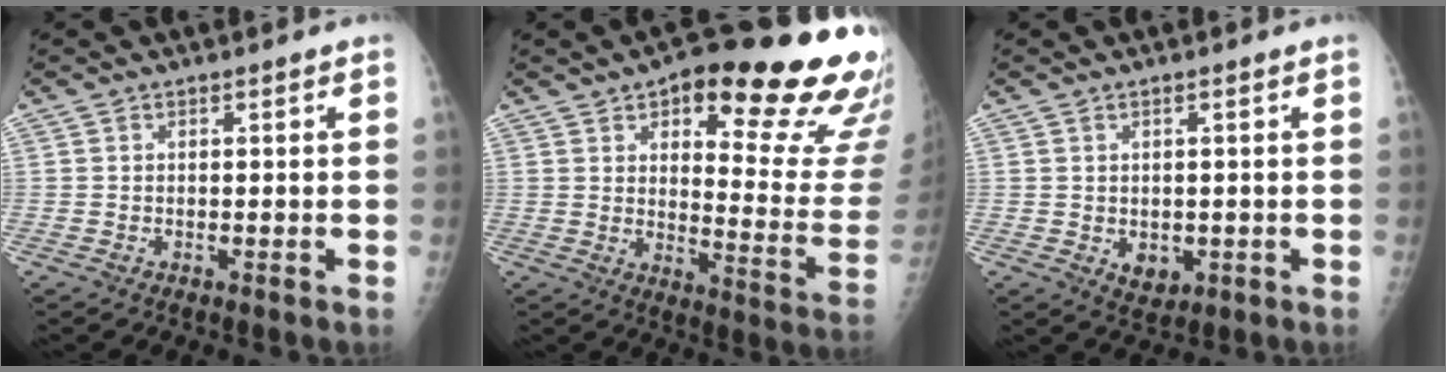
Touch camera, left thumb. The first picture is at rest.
{"total": 26.0, "force": [15.6, 7.9, 19.2], "torque": [-0.201, -0.073, 0.203]}
{"total": 3.6, "force": [-0.5, 2.6, 2.5], "torque": [-0.022, -0.005, 0.006]}